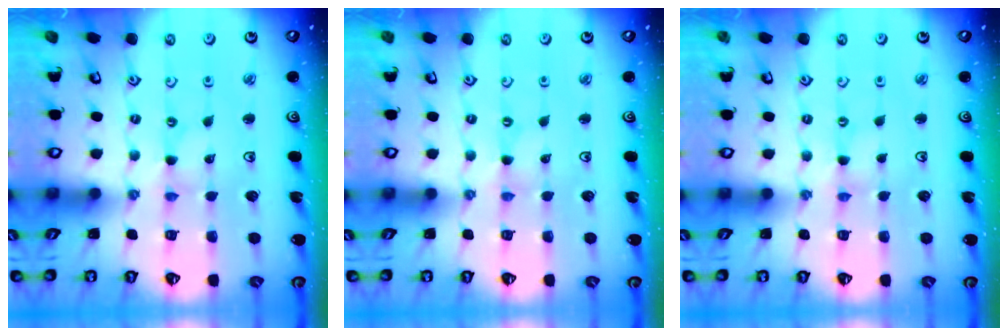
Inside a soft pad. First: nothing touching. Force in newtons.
{"total": 0.0}
{"total": 0.0}